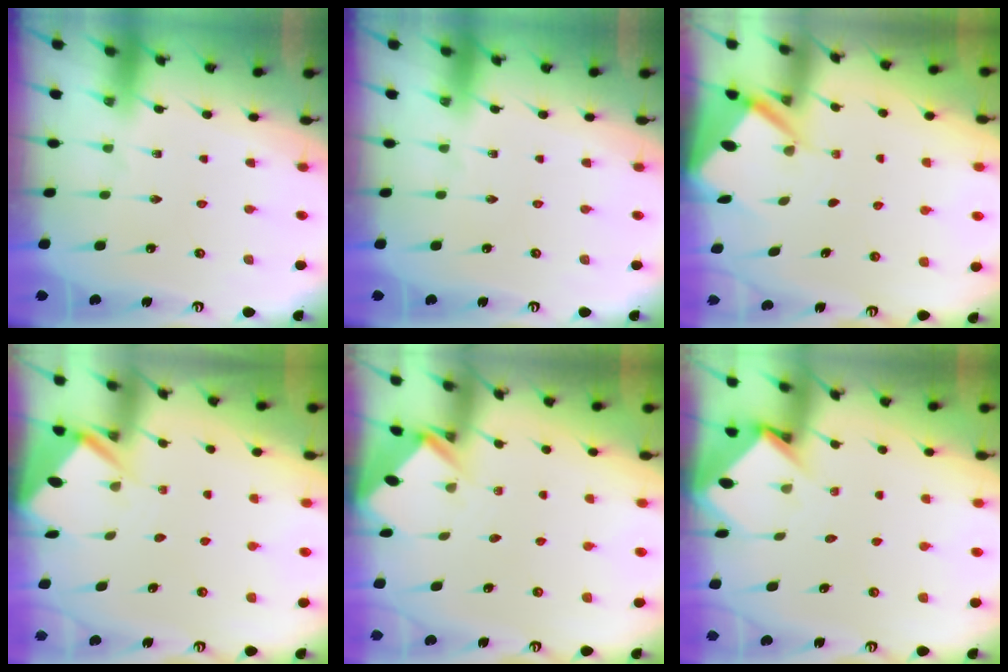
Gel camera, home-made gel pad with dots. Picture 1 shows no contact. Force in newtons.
{"total": 0.0}
{"total": 4.2, "press": 4.2, "slide": 0.3}
{"total": 3.8, "press": 3.8, "slide": 0.4}
{"total": 2.5, "press": 2.5, "slide": 0.2}
{"total": 3.4, "press": 3.4, "slide": 0.2}